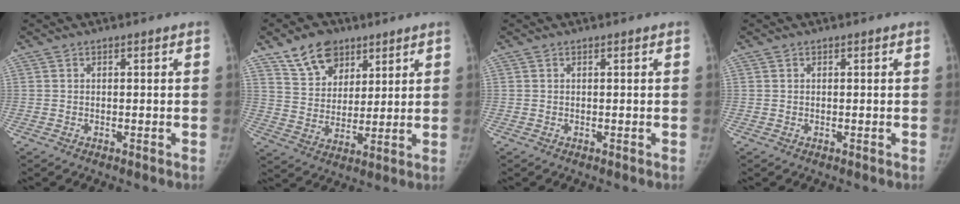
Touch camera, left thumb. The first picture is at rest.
{"total": 11.0, "force": [6.9, 7.4, 4.3], "torque": [-0.049, -0.031, 0.127]}
{"total": 0.0}
{"total": 0.0}